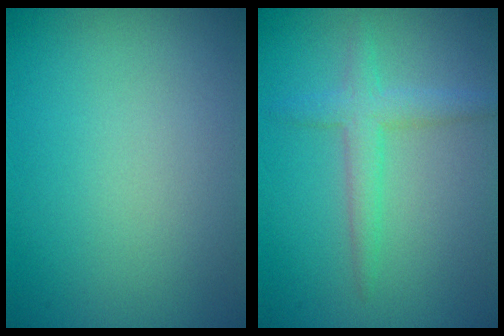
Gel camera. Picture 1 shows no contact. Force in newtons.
{"total": 2.7, "press": 2.7, "slide": 0.2}